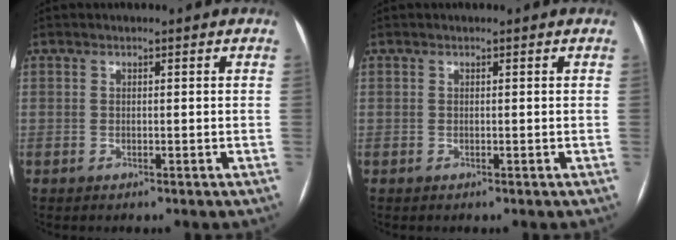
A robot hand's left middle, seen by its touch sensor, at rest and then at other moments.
{"total": 0.0}